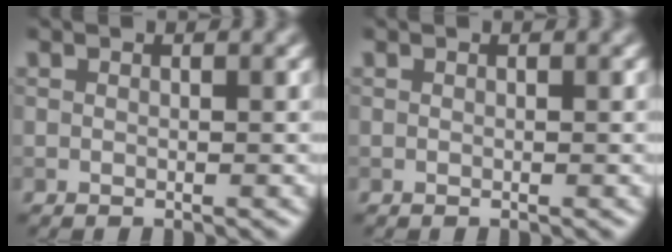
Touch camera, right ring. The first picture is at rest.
{"total": 0.0}